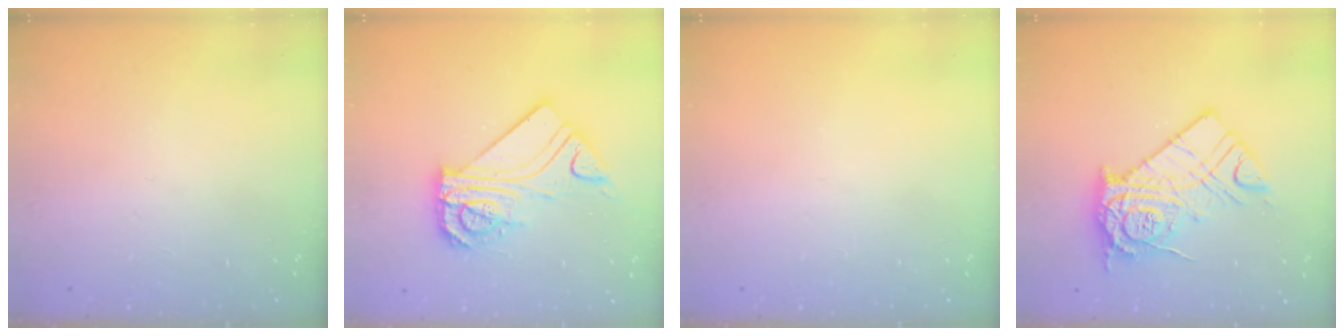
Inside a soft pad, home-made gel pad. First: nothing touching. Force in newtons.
{"total": 13.6, "press": 13.6, "slide": 0.7}
{"total": 0.0}
{"total": 16.4, "press": 16.4, "slide": 1.2}